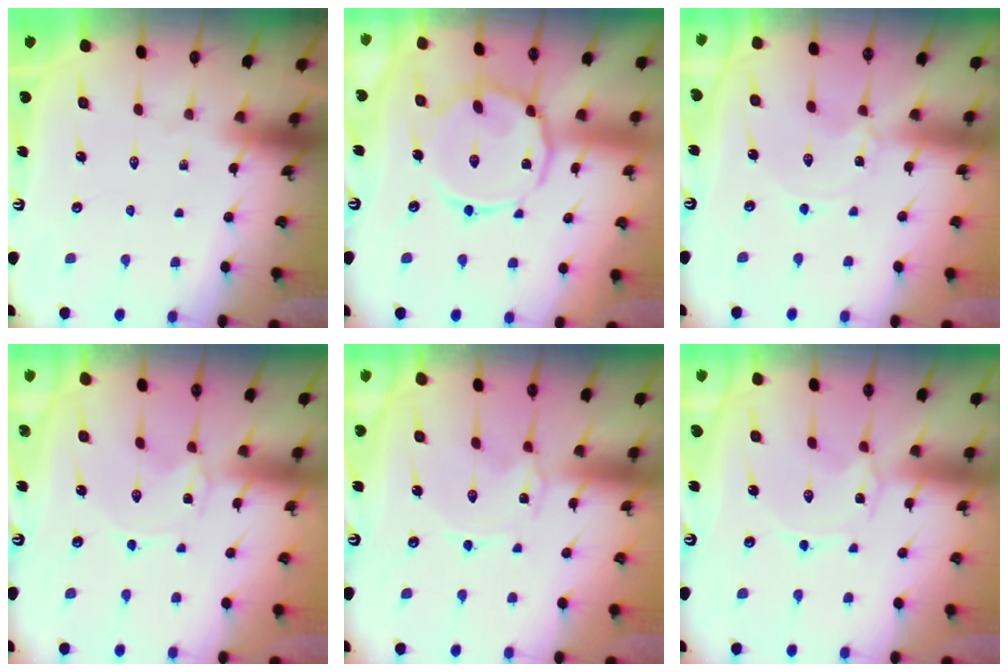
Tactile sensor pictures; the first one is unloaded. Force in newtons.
{"total": 13.3, "press": 13.2, "slide": 1.1}
{"total": 0.0}
{"total": 0.0}
{"total": 0.9, "press": 0.9, "slide": 0.1}
{"total": 1.0, "press": 1.0, "slide": 0.2}